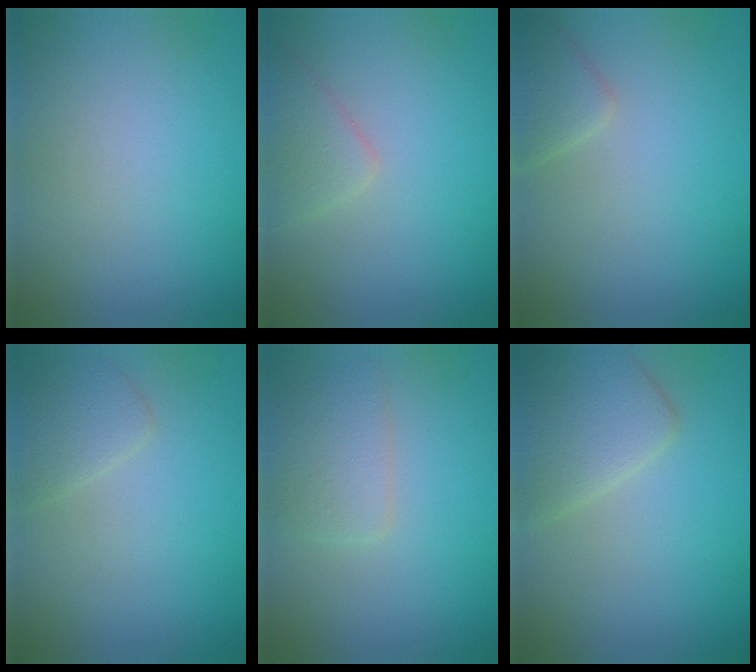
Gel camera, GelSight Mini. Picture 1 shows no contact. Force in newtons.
{"total": 2.3, "press": 2.3, "slide": 0.0}
{"total": 2.2, "press": 2.2, "slide": 0.1}
{"total": 2.0, "press": 2.0, "slide": 0.1}
{"total": 2.8, "press": 2.8, "slide": 0.0}
{"total": 4.4, "press": 4.4, "slide": 0.3}